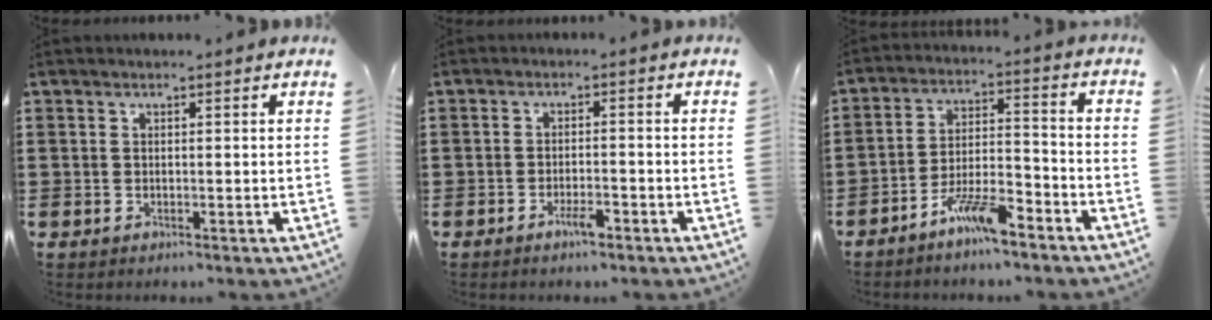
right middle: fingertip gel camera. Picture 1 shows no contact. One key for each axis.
{"total": 2.7, "fx": -1.7, "fy": 0.6, "fz": 1.9, "tx": -0.032, "ty": 0.002, "tz": -0.031}
{"total": 7.3, "fx": -5.7, "fy": 1.3, "fz": 4.5, "tx": -0.104, "ty": -0.003, "tz": -0.111}